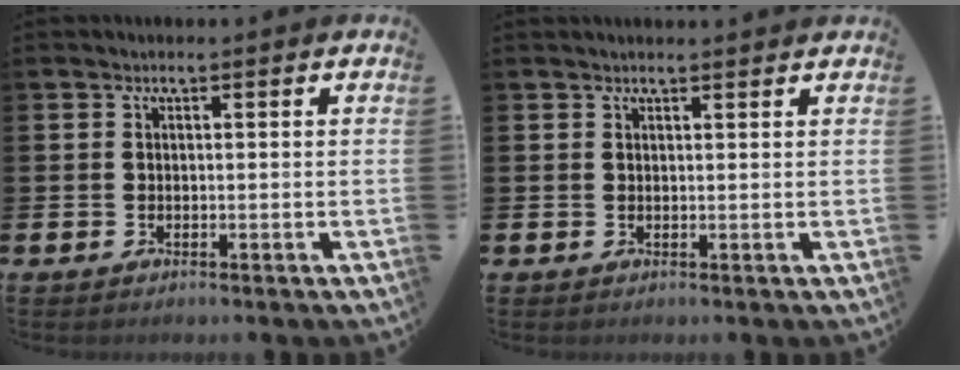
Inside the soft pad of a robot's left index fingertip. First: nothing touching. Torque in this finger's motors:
{"motor_torque": [0.91, -1.23, -0.16, -0.01]}